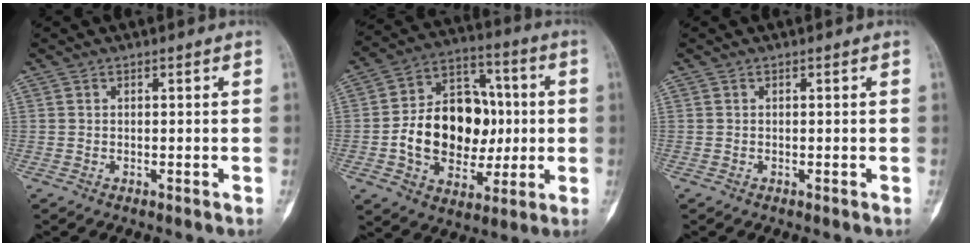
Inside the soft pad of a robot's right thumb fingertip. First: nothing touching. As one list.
[{"total": 19.4, "force": [-0.8, 14.1, 13.2], "torque": [-0.172, 0.033, -0.005]}, {"total": 0.0}]